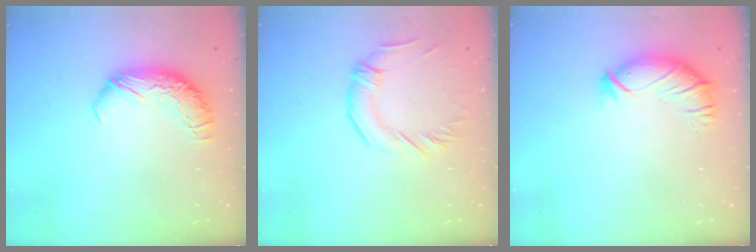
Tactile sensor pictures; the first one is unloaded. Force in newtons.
{"total": 1.8, "press": 1.5, "slide": 1.0}
{"total": 3.1, "press": 2.5, "slide": 1.9}